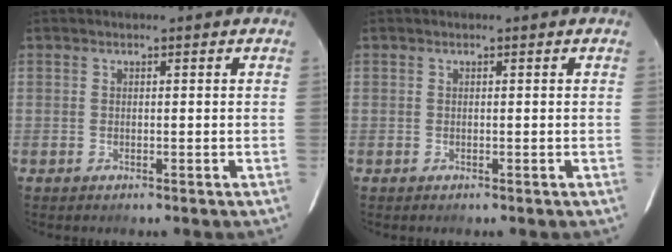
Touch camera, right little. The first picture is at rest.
{"total": 0.0}